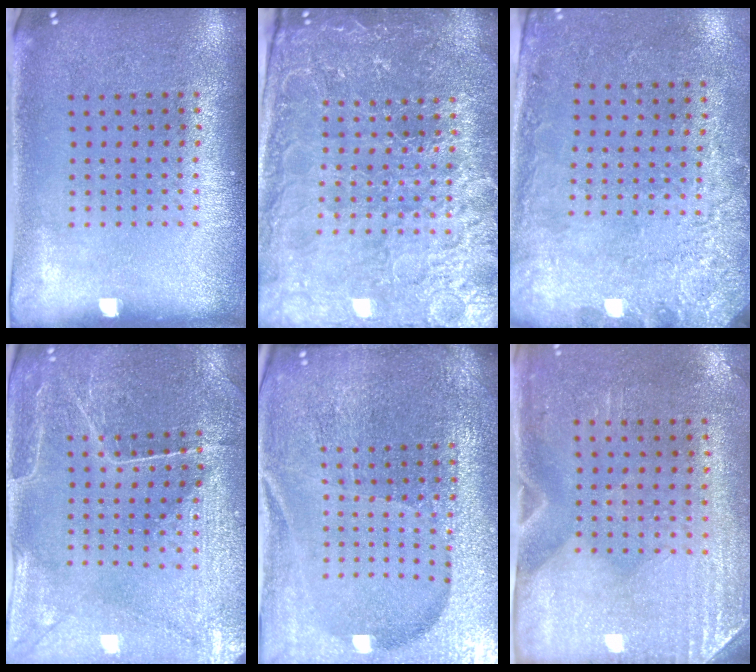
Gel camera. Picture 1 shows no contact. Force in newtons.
{"total": 4.6, "press": 4.3, "slide": 1.4}
{"total": 2.7, "press": 2.0, "slide": 1.9}
{"total": 1.3, "press": 1.3, "slide": 0.3}
{"total": 5.0, "press": 4.7, "slide": 1.7}
{"total": 3.0, "press": 2.5, "slide": 1.5}